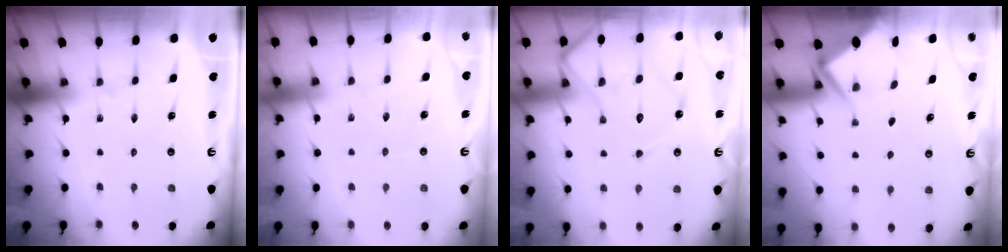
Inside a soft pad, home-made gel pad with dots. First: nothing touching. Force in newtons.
{"total": 2.0, "press": 2.0, "slide": 0.3}
{"total": 14.8, "press": 14.7, "slide": 1.4}
{"total": 3.6, "press": 3.6, "slide": 0.4}